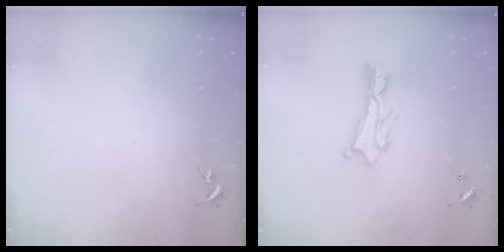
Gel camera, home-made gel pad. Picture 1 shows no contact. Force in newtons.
{"total": 1.2, "press": 1.2, "slide": 0.2}